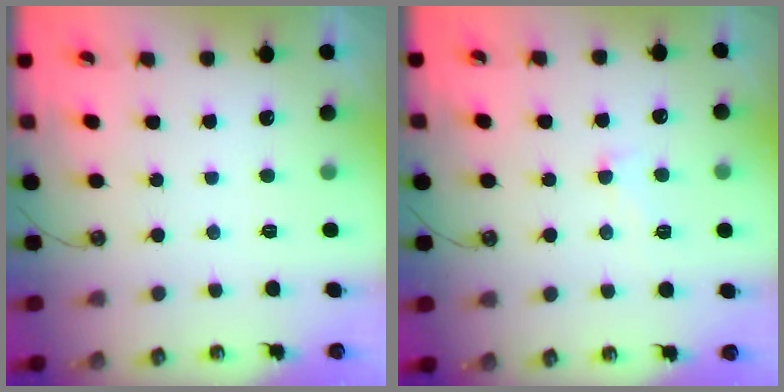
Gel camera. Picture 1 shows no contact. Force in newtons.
{"total": 1.1, "press": 1.0, "slide": 0.6}